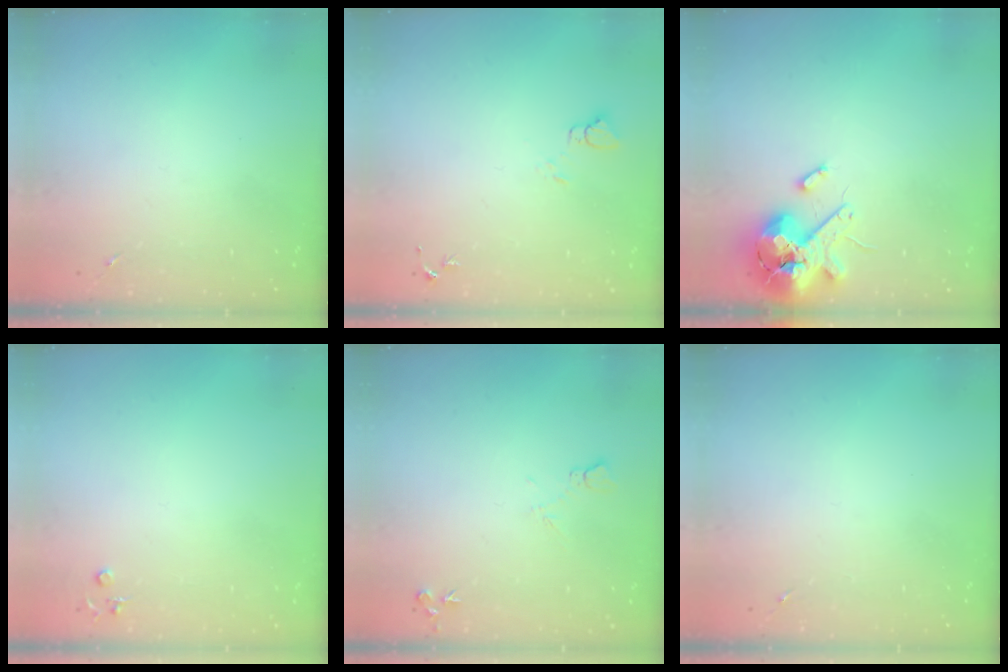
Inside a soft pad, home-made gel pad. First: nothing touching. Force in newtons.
{"total": 3.9, "press": 3.9, "slide": 0.4}
{"total": 13.2, "press": 13.0, "slide": 2.2}
{"total": 3.9, "press": 3.8, "slide": 0.6}
{"total": 7.6, "press": 7.6, "slide": 0.8}
{"total": 0.0}